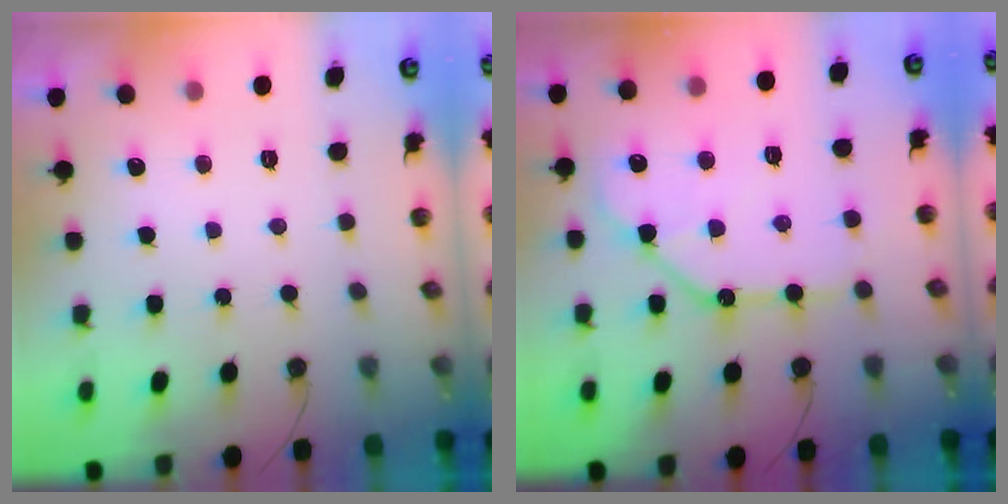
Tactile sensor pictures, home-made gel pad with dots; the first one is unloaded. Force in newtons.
{"total": 14.5, "press": 14.4, "slide": 1.8}